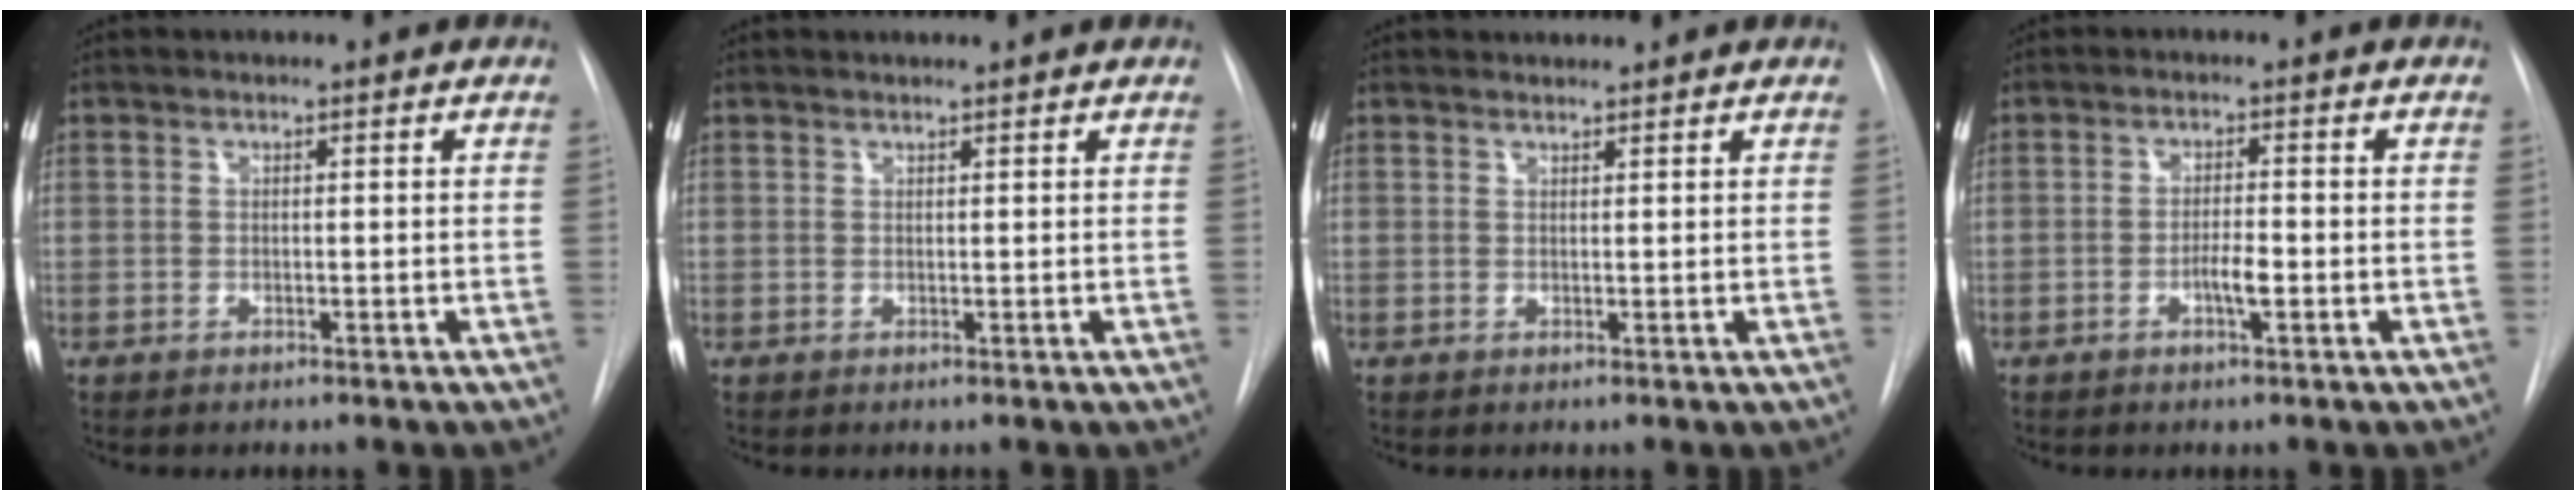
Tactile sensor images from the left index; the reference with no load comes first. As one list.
[{"total": 1.5, "force": [1.5, 0.0, 0.3], "torque": [-0.005, 0.014, 0.023]}, {"total": 1.4, "force": [1.4, 0.0, -0.1], "torque": [-0.003, 0.011, 0.027]}, {"total": 2.7, "force": [-1.2, 0.4, 2.3], "torque": [-0.041, -0.002, -0.023]}]